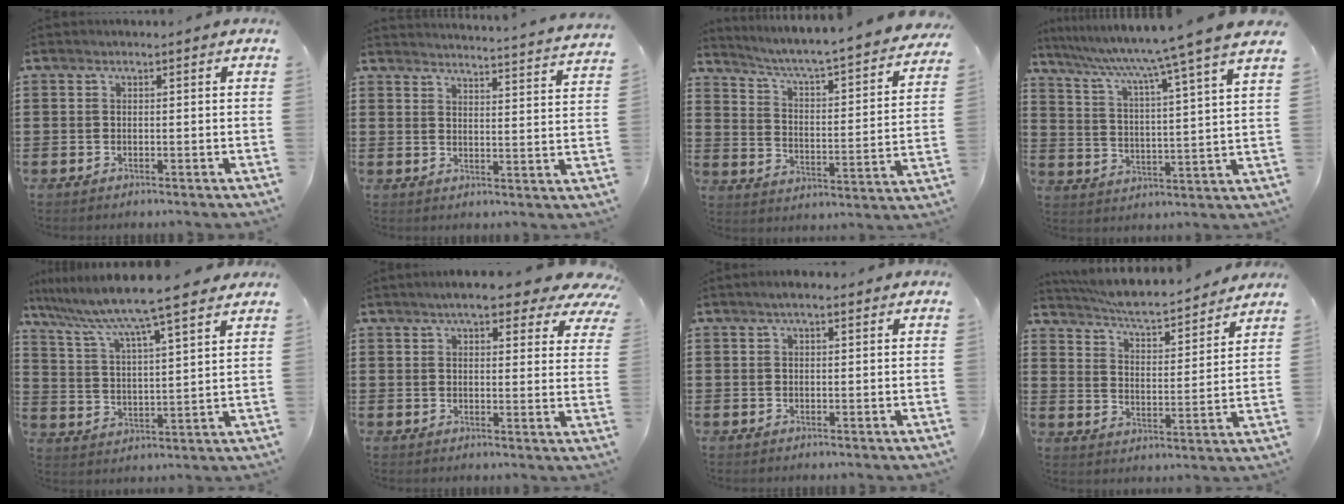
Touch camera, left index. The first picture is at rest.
{"total": 3.6, "force": [3.5, -0.9, 0.2], "torque": [-0.013, -0.036, 0.055]}
{"total": 3.5, "force": [3.0, -0.5, 1.7], "torque": [-0.052, -0.041, 0.035]}
{"total": 7.6, "force": [6.2, -1.9, 3.9], "torque": [-0.101, -0.052, 0.093]}
{"total": 8.6, "force": [7.5, -0.8, 4.1], "torque": [-0.110, -0.045, 0.120]}
{"total": 7.3, "force": [5.7, 1.6, 4.3], "torque": [-0.074, -0.015, 0.097]}
{"total": 1.9, "force": [1.1, 0.5, 1.5], "torque": [-0.029, 0.005, 0.019]}
{"total": 5.3, "force": [5.1, -0.1, 1.5], "torque": [-0.054, -0.040, 0.081]}